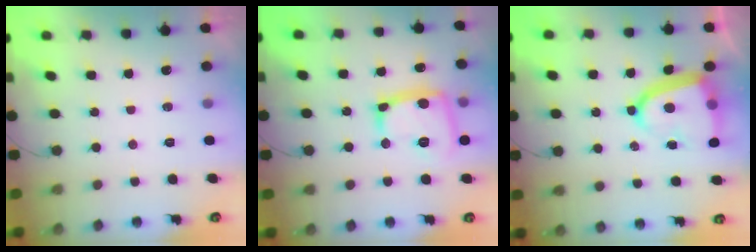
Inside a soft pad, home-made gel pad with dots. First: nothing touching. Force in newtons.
{"total": 16.1, "press": 16.1, "slide": 1.4}
{"total": 14.9, "press": 14.8, "slide": 1.6}